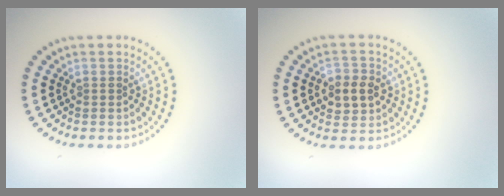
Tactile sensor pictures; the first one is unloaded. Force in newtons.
{"total": 2.8, "press": 2.8, "slide": 0.4}